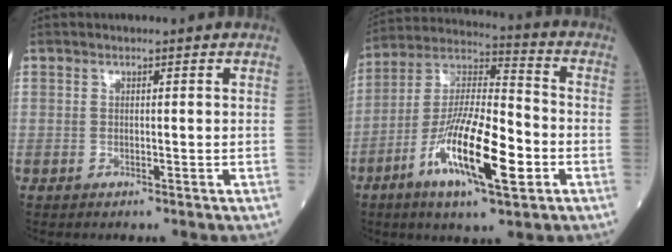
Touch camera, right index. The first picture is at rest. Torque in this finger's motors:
{"motor_torque": [0.81, -0.30, 1.05, 0.21]}